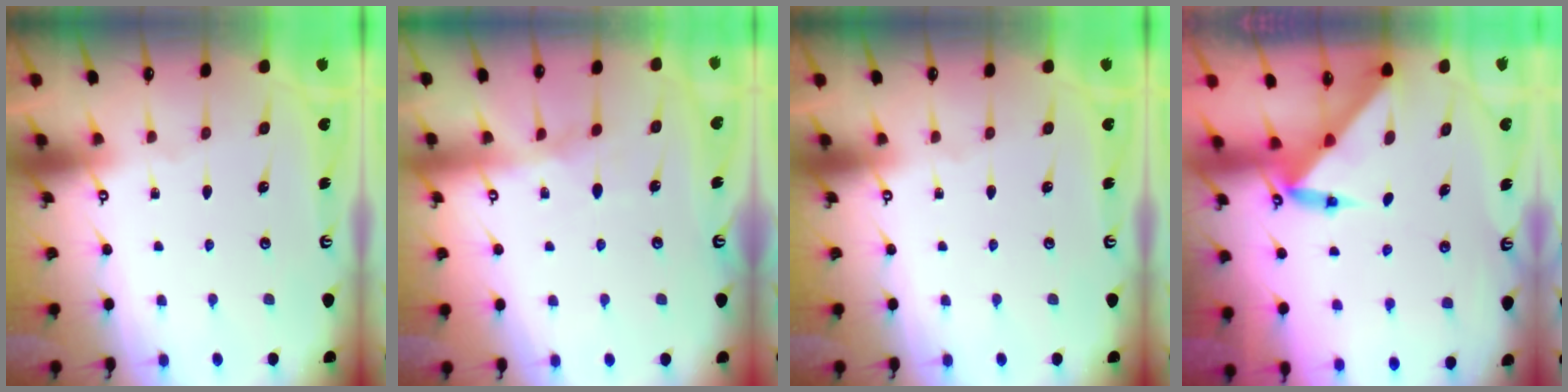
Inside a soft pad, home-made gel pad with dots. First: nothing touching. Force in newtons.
{"total": 6.8, "press": 6.8, "slide": 0.8}
{"total": 0.0}
{"total": 3.7, "press": 3.7, "slide": 0.5}